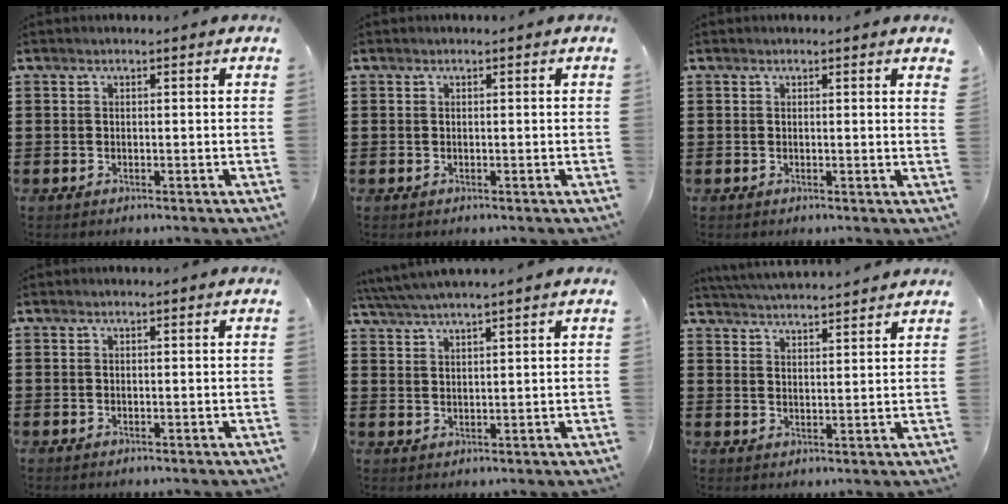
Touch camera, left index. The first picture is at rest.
{"total": 0.0}
{"total": 0.7, "force": [0.4, -0.1, 0.6], "torque": [-0.011, 0.000, 0.007]}
{"total": 0.0}
{"total": 3.4, "force": [3.2, -0.5, 1.2], "torque": [-0.034, -0.006, 0.057]}
{"total": 3.8, "force": [3.8, -0.3, 0.2], "torque": [-0.018, -0.020, 0.066]}